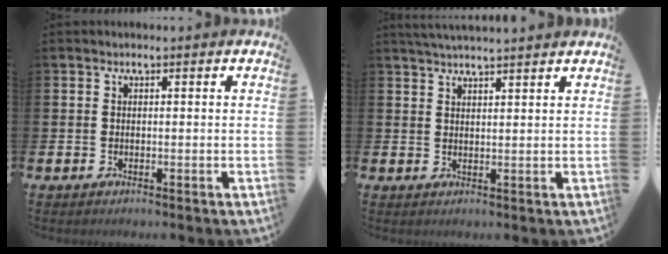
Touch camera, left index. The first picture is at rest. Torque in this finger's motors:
{"motor_torque": [0.02, -0.89, 0.40, 0.13]}